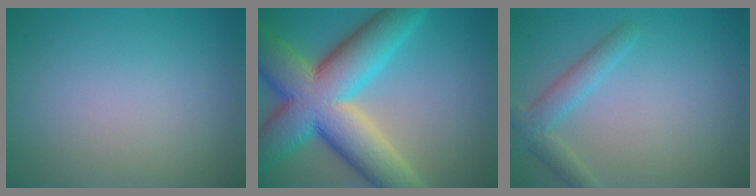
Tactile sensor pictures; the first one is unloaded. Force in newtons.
{"total": 13.8, "press": 13.8, "slide": 0.6}
{"total": 2.8, "press": 2.8, "slide": 0.0}